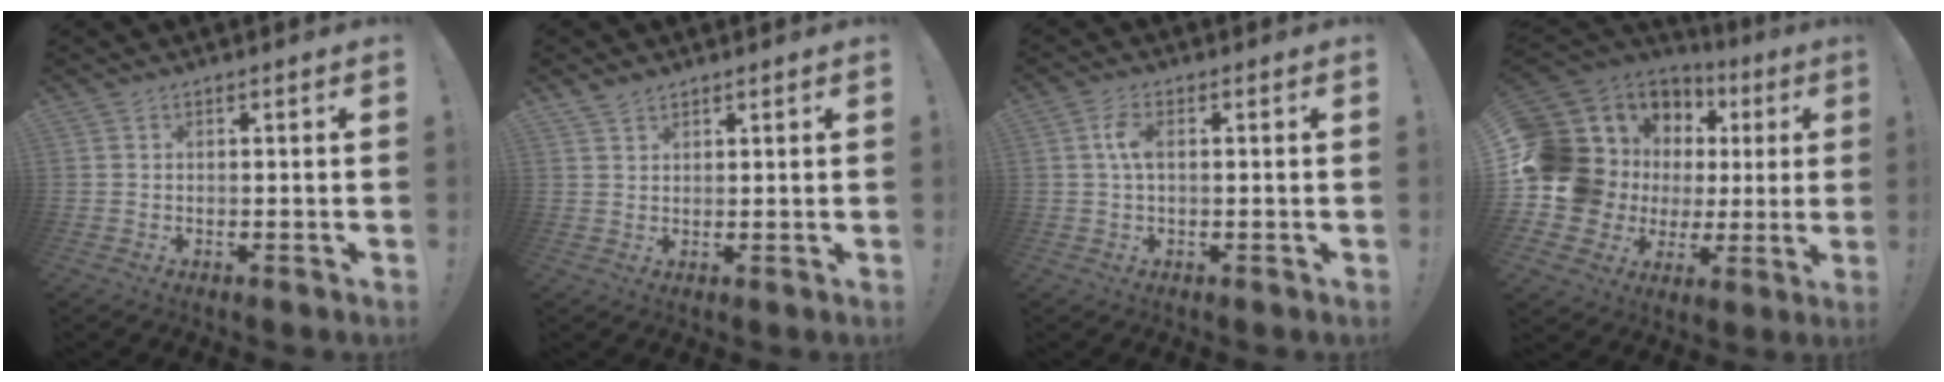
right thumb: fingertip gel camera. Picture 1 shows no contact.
{"total": 2.4, "force": [2.1, 1.1, 0.7], "torque": [-0.016, -0.010, 0.040]}
{"total": 4.9, "force": [0.6, 2.2, 4.3], "torque": [-0.084, 0.006, 0.008]}
{"total": 14.4, "force": [4.4, 11.8, 7.0], "torque": [-0.123, -0.044, 0.115]}